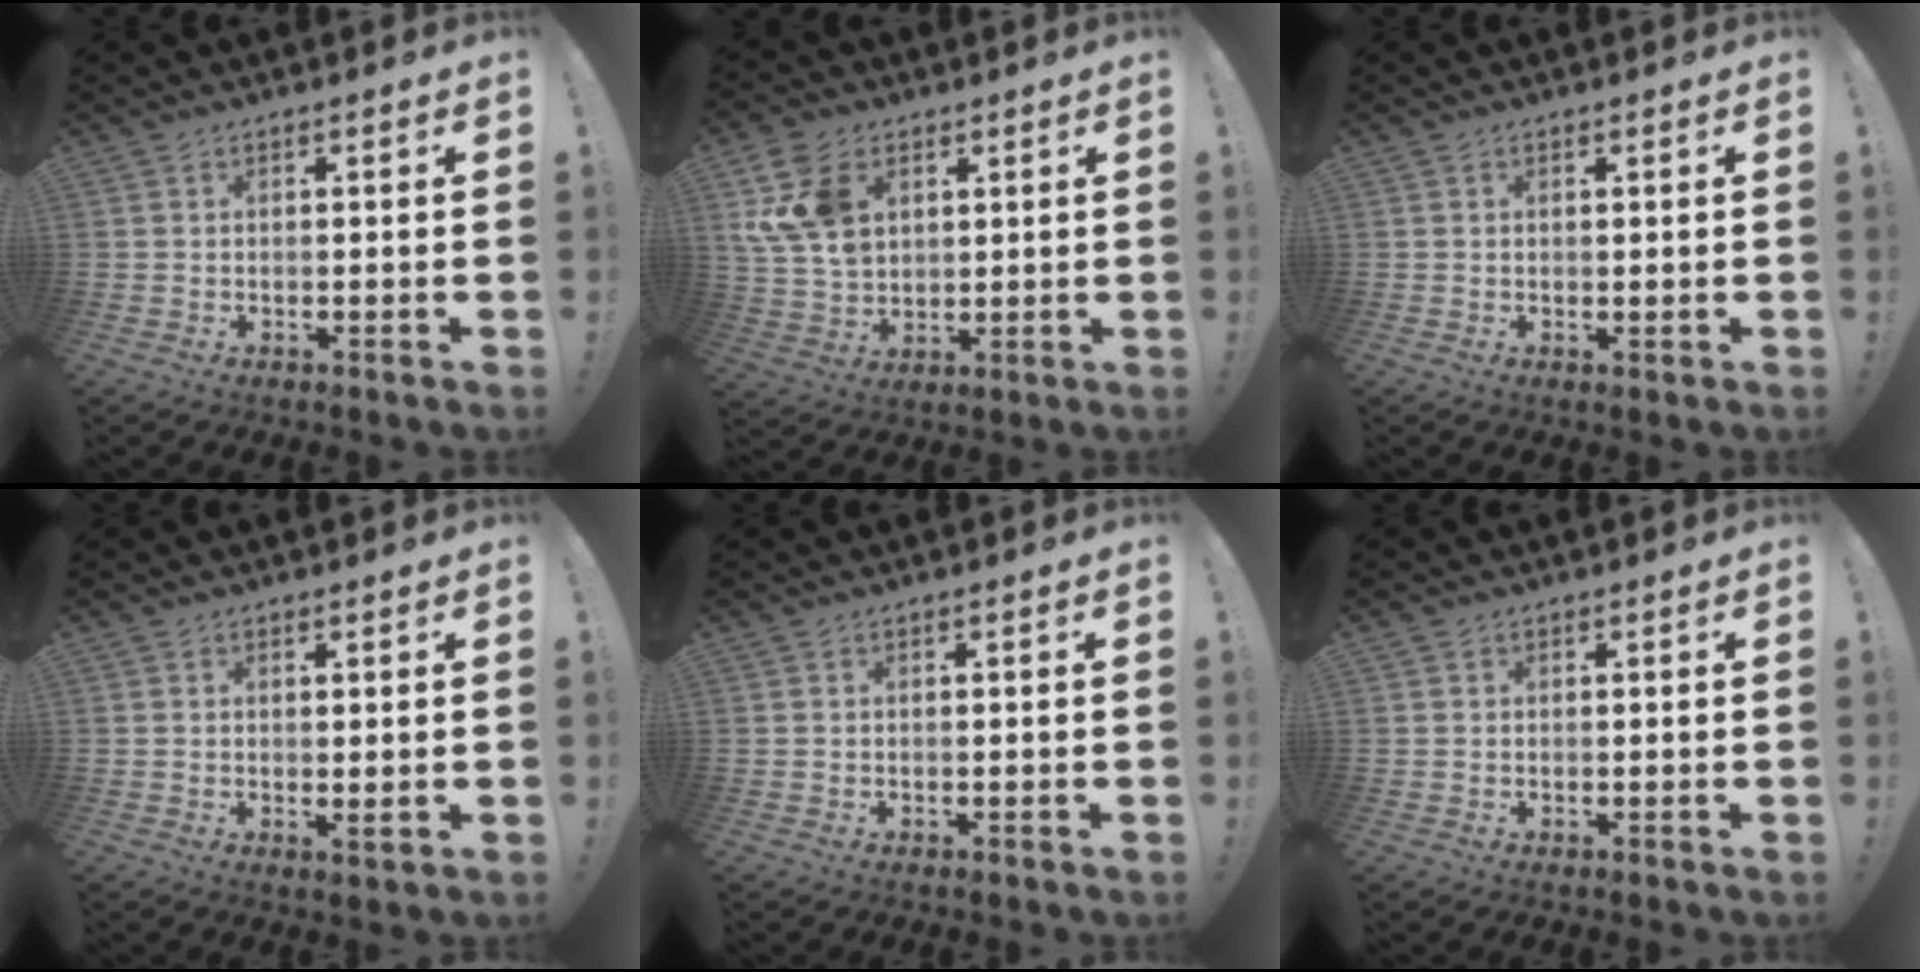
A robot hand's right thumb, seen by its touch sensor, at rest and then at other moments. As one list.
[{"total": 13.4, "force": [5.0, 9.6, 7.9], "torque": [-0.161, -0.009, 0.102]}, {"total": 0.8, "force": [0.6, 0.2, 0.4], "torque": [-0.008, 0.001, 0.011]}, {"total": 1.6, "force": [0.7, 0.4, 1.4], "torque": [-0.016, -0.005, 0.013]}, {"total": 0.0}, {"total": 0.5, "force": [0.3, 0.4, 0.0], "torque": [0.007, -0.002, 0.004]}]